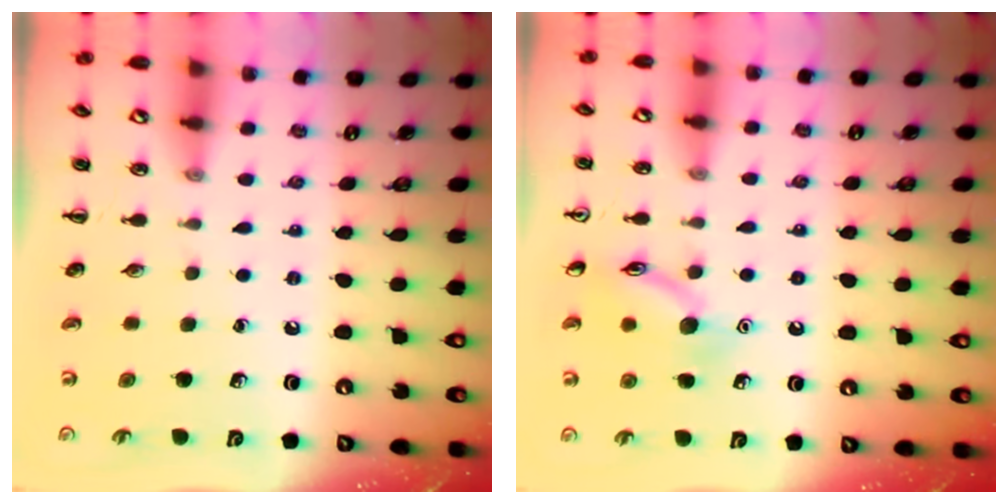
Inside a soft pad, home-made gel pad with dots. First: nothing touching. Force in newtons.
{"total": 11.3, "press": 11.3, "slide": 0.6}